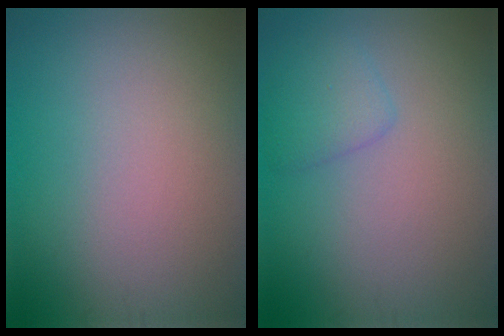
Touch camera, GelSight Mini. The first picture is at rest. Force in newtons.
{"total": 1.9, "press": 1.9, "slide": 0.2}